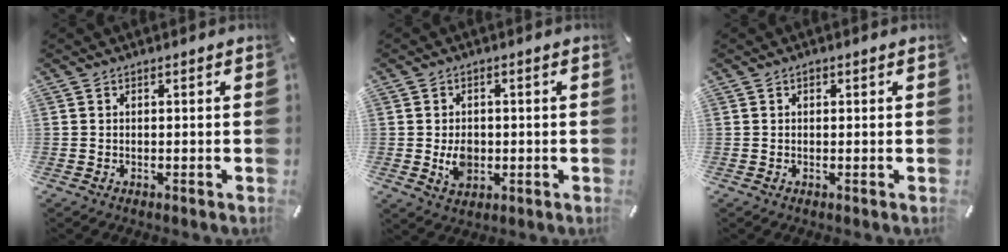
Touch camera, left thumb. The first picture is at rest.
{"total": 5.3, "force": [-0.7, 4.1, 3.3], "torque": [-0.063, -0.001, -0.012]}
{"total": 0.6, "force": [0.2, 0.5, 0.3], "torque": [-0.007, 0.002, 0.003]}